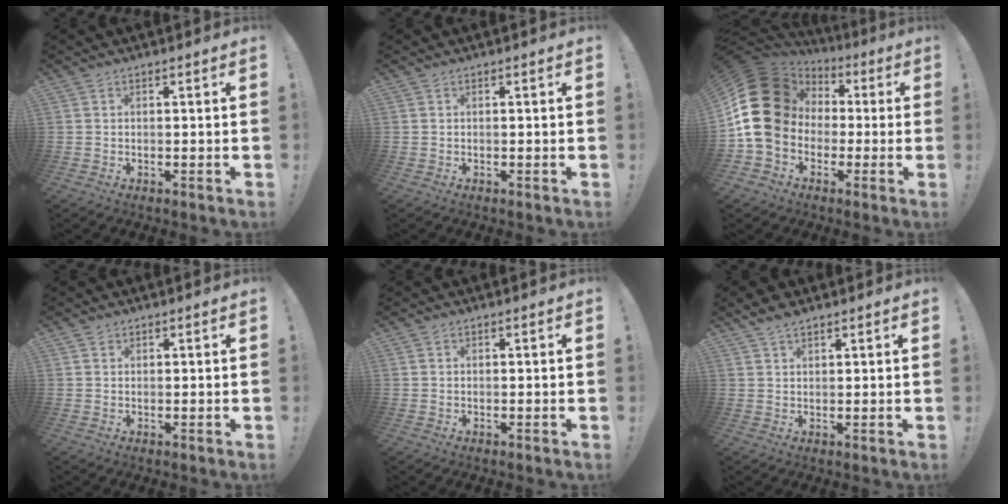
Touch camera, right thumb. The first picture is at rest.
{"total": 0.0}
{"total": 21.5, "force": [1.2, 17.5, 12.4], "torque": [-0.210, 0.005, 0.047]}
{"total": 1.0, "force": [0.7, 0.6, 0.0], "torque": [0.008, -0.003, 0.013]}
{"total": 0.0}
{"total": 3.6, "force": [2.8, 1.5, 1.5], "torque": [-0.021, -0.012, 0.053]}